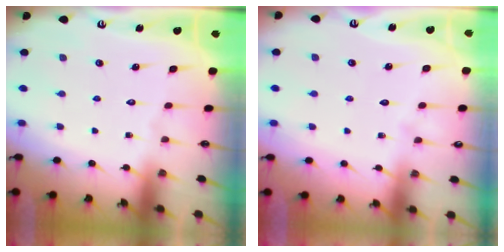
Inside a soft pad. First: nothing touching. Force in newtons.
{"total": 2.6, "press": 2.6, "slide": 0.3}